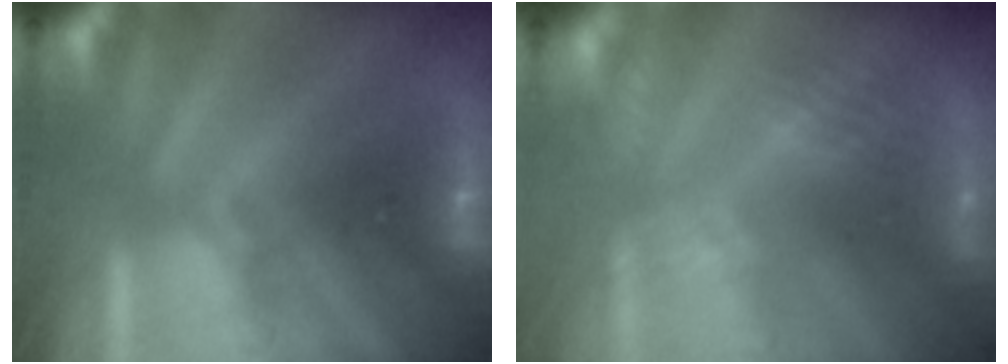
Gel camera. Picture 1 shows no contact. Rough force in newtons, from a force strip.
{"total": 2.6}